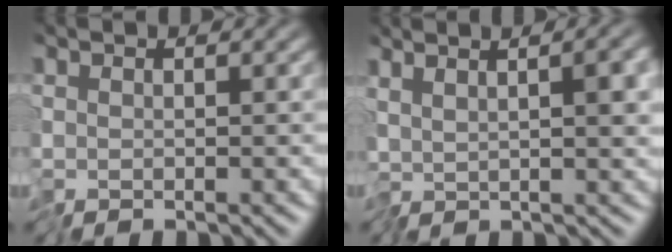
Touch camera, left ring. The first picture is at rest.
{"total": 5.2, "force": [0.9, 1.5, 4.9], "torque": [-0.080, 0.008, 0.015]}